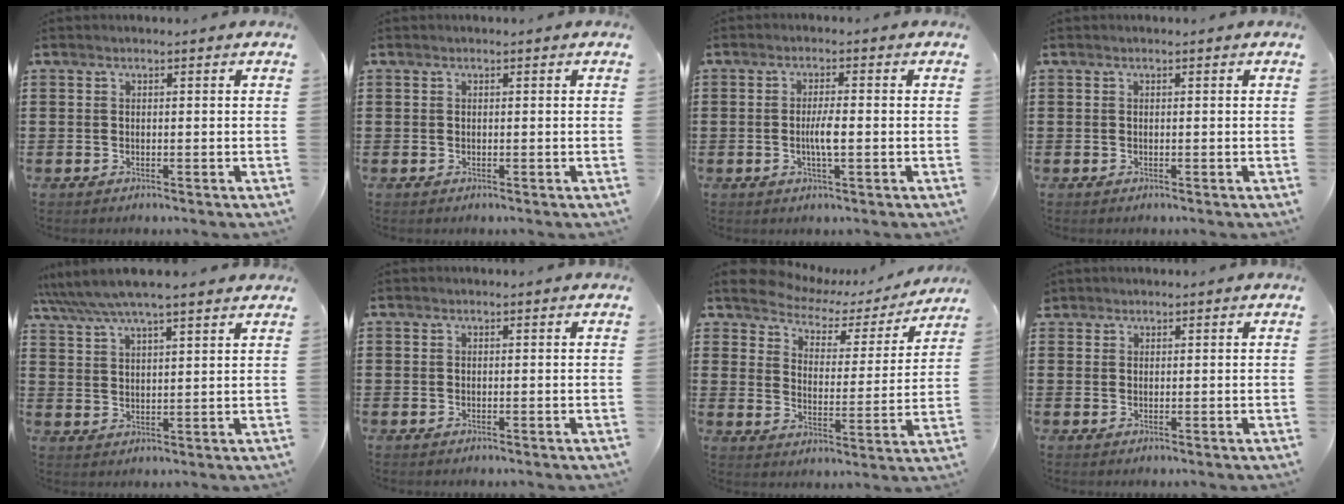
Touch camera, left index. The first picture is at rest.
{"total": 0.0}
{"total": 3.4, "force": [-0.5, 0.6, 3.3], "torque": [-0.066, -0.003, -0.012]}
{"total": 0.0}
{"total": 6.0, "force": [5.2, 0.7, 2.8], "torque": [-0.071, -0.017, 0.091]}
{"total": 0.0}
{"total": 4.5, "force": [4.1, 1.7, 0.8], "torque": [-0.044, -0.027, 0.065]}
{"total": 0.9, "force": [0.8, 0.5, 0.0], "torque": [-0.002, 0.002, 0.016]}